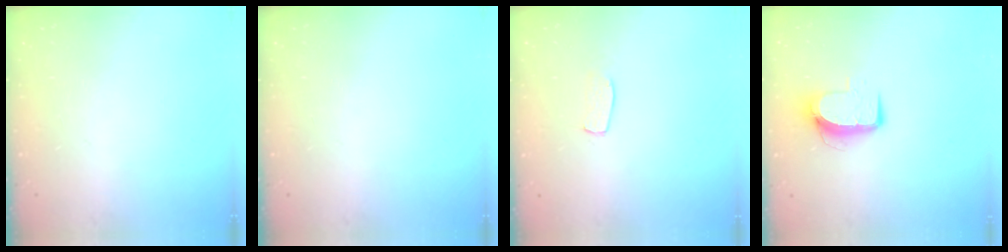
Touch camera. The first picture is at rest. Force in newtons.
{"total": 0.0}
{"total": 3.3, "press": 3.3, "slide": 0.2}
{"total": 9.1, "press": 9.1, "slide": 0.9}